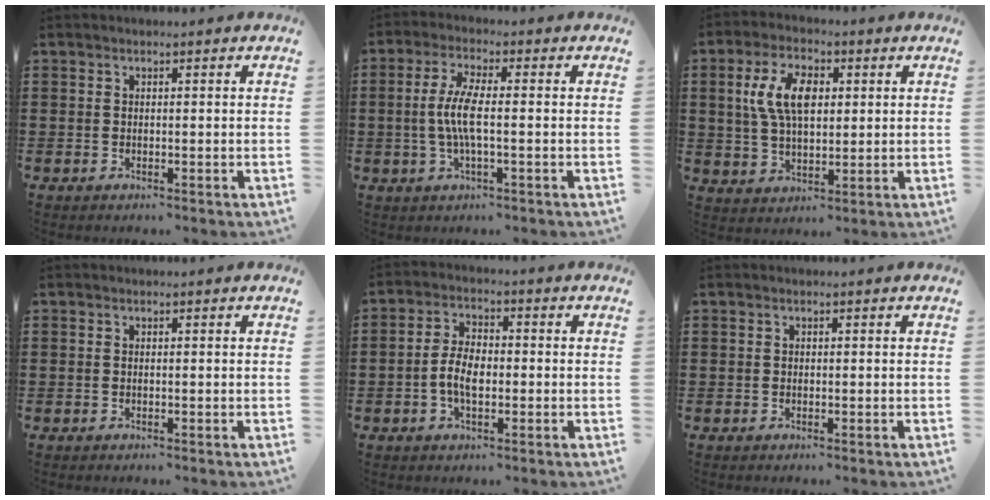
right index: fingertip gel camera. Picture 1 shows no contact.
{"total": 5.9, "force": [-0.7, 1.3, 5.8], "torque": [-0.132, -0.007, -0.024]}
{"total": 8.1, "force": [2.0, 4.4, 6.5], "torque": [-0.145, 0.016, 0.034]}
{"total": 0.0}
{"total": 5.2, "force": [-1.1, 2.7, 4.3], "torque": [-0.098, 0.001, -0.026]}
{"total": 0.0}